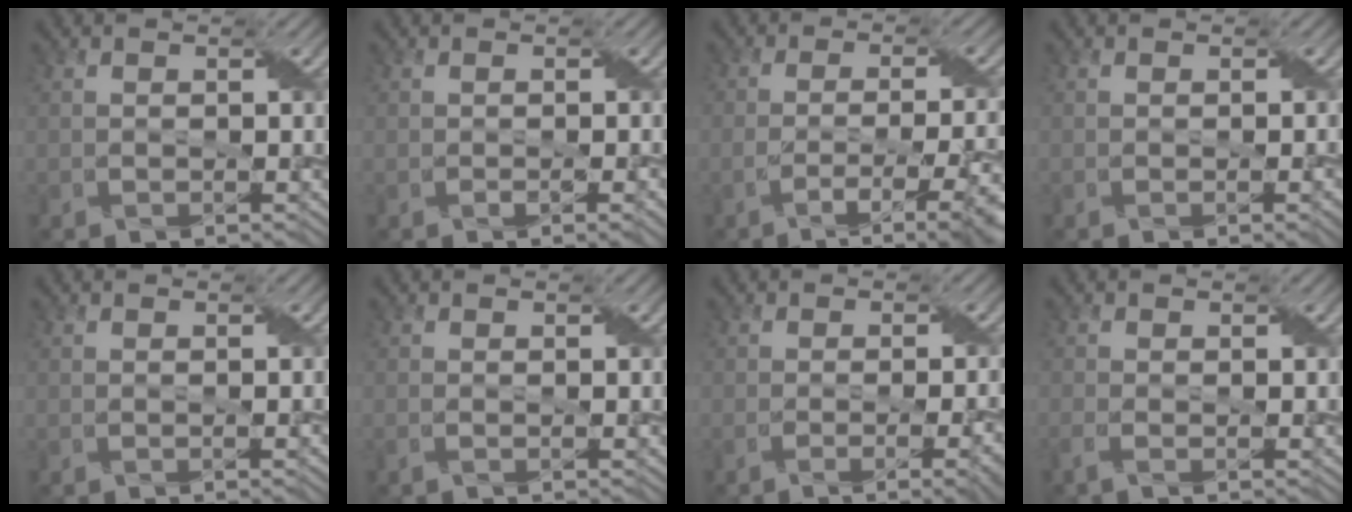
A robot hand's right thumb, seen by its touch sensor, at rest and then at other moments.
{"total": 2.0, "force": [-0.5, 0.5, 1.9], "torque": [-0.028, 0.000, -0.009]}
{"total": 9.1, "force": [-3.8, 2.4, 7.9], "torque": [-0.122, -0.006, -0.054]}
{"total": 2.0, "force": [-0.3, 0.6, 1.9], "torque": [-0.020, 0.003, -0.008]}
{"total": 1.0, "force": [-0.1, 0.3, 0.9], "torque": [-0.011, 0.000, -0.007]}
{"total": 0.7, "force": [-0.2, 0.2, 0.6], "torque": [-0.009, 0.001, -0.009]}
{"total": 6.3, "force": [-2.8, 1.6, 5.4], "torque": [-0.063, -0.001, -0.036]}
{"total": 1.6, "force": [-0.9, 0.3, 1.3], "torque": [-0.025, -0.001, -0.027]}